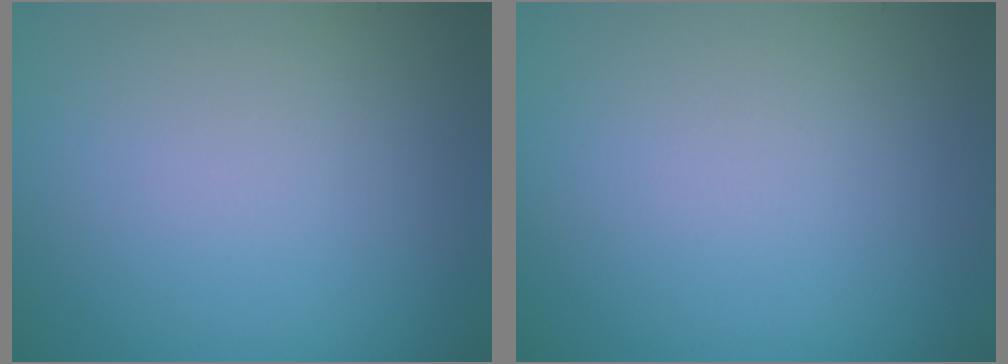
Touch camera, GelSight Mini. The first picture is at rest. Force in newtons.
{"total": 0.0}